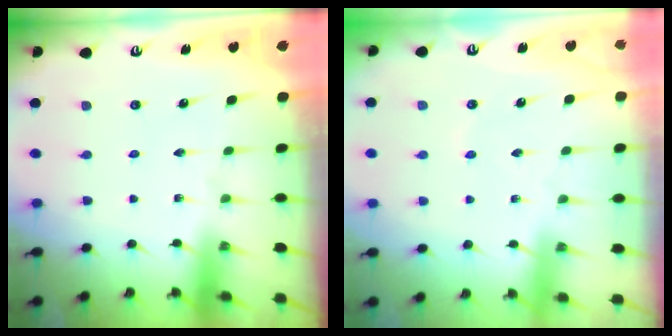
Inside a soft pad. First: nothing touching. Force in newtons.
{"total": 1.6, "press": 1.6, "slide": 0.3}